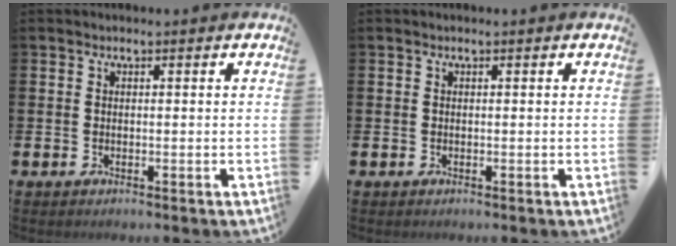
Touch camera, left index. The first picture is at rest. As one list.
[{"total": 0.0}]